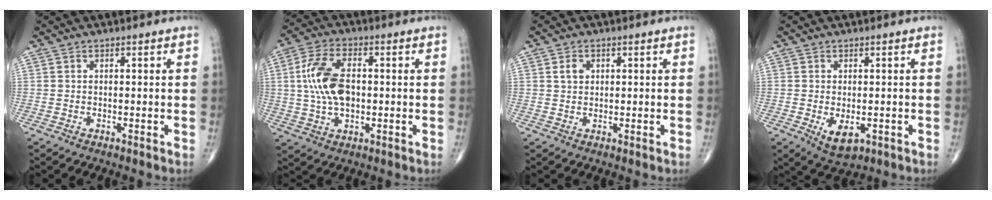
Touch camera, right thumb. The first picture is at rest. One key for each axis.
{"total": 11.5, "fx": 0.6, "fy": 6.5, "fz": 9.5, "tx": -0.187, "ty": 0.011, "tz": 0.012}
{"total": 2.3, "fx": 0.8, "fy": 1.7, "fz": 1.3, "tx": -0.016, "ty": 0.000, "tz": 0.013}
{"total": 4.9, "fx": -1.2, "fy": 2.7, "fz": 3.9, "tx": -0.053, "ty": -0.010, "tz": -0.007}